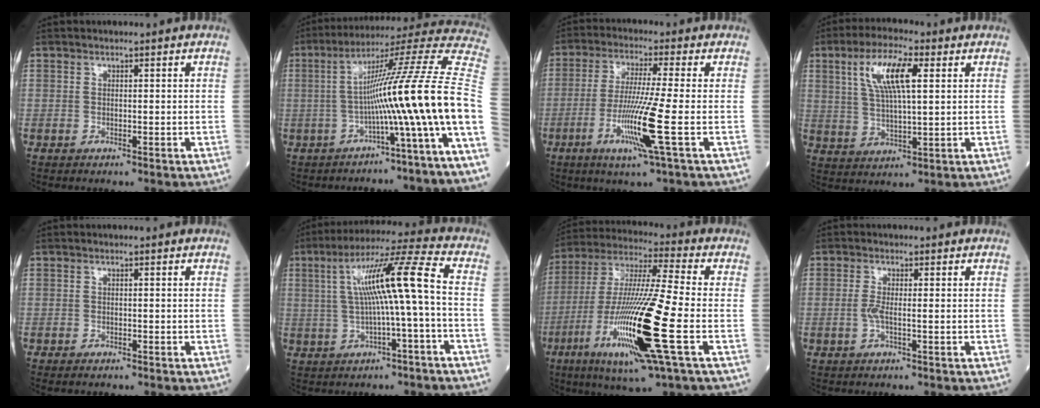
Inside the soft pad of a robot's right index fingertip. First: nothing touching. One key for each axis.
{"total": 17.3, "fx": -3.8, "fy": -2.7, "fz": 16.6, "tx": -0.246, "ty": 0.022, "tz": -0.074}
{"total": 10.1, "fx": -3.1, "fy": -1.4, "fz": 9.5, "tx": -0.191, "ty": -0.023, "tz": -0.062}
{"total": 9.9, "fx": 3.5, "fy": 2.2, "fz": 9.0, "tx": -0.178, "ty": 0.012, "tz": 0.068}
{"total": 1.1, "fx": -1.0, "fy": 0.3, "fz": 0.5, "tx": -0.010, "ty": -0.002, "tz": -0.012}
{"total": 11.5, "fx": 0.4, "fy": -0.5, "fz": 11.5, "tx": -0.195, "ty": 0.028, "tz": 0.009}
{"total": 20.6, "fx": -6.4, "fy": 0.6, "fz": 19.6, "tx": -0.412, "ty": -0.033, "tz": -0.123}
{"total": 2.1, "fx": -0.3, "fy": 0.3, "fz": 2.0, "tx": -0.048, "ty": -0.002, "tz": -0.009}